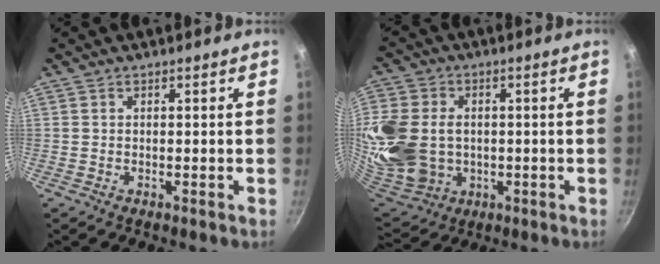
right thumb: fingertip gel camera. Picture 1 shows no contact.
{"total": 20.3, "force": [-0.2, 15.8, 12.8], "torque": [-0.290, 0.002, 0.011]}